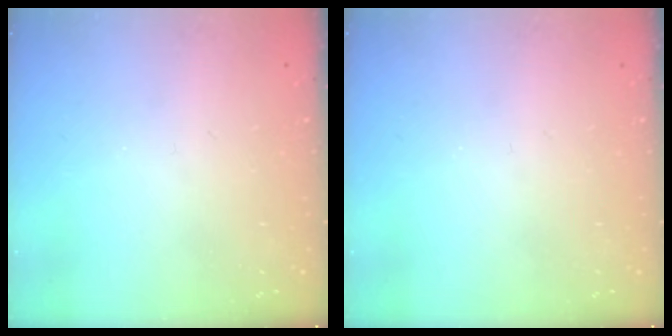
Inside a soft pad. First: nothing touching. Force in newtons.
{"total": 0.0}